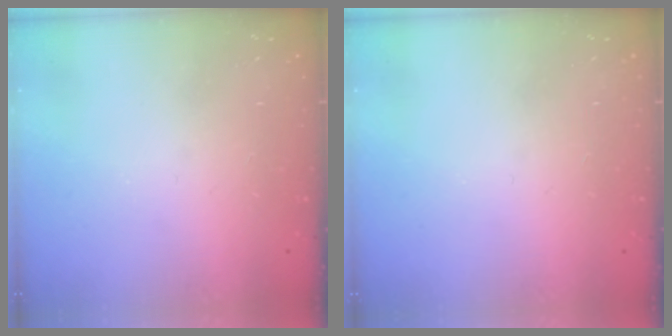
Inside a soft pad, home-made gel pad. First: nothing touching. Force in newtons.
{"total": 0.0}